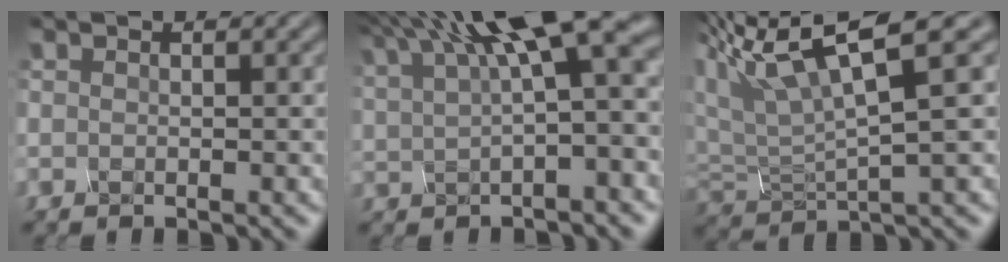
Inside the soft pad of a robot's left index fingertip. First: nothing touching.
{"total": 9.3, "force": [4.4, 1.4, 8.0], "torque": [-0.101, 0.029, 0.085]}
{"total": 6.2, "force": [5.0, 0.0, 3.6], "torque": [-0.095, 0.019, 0.107]}